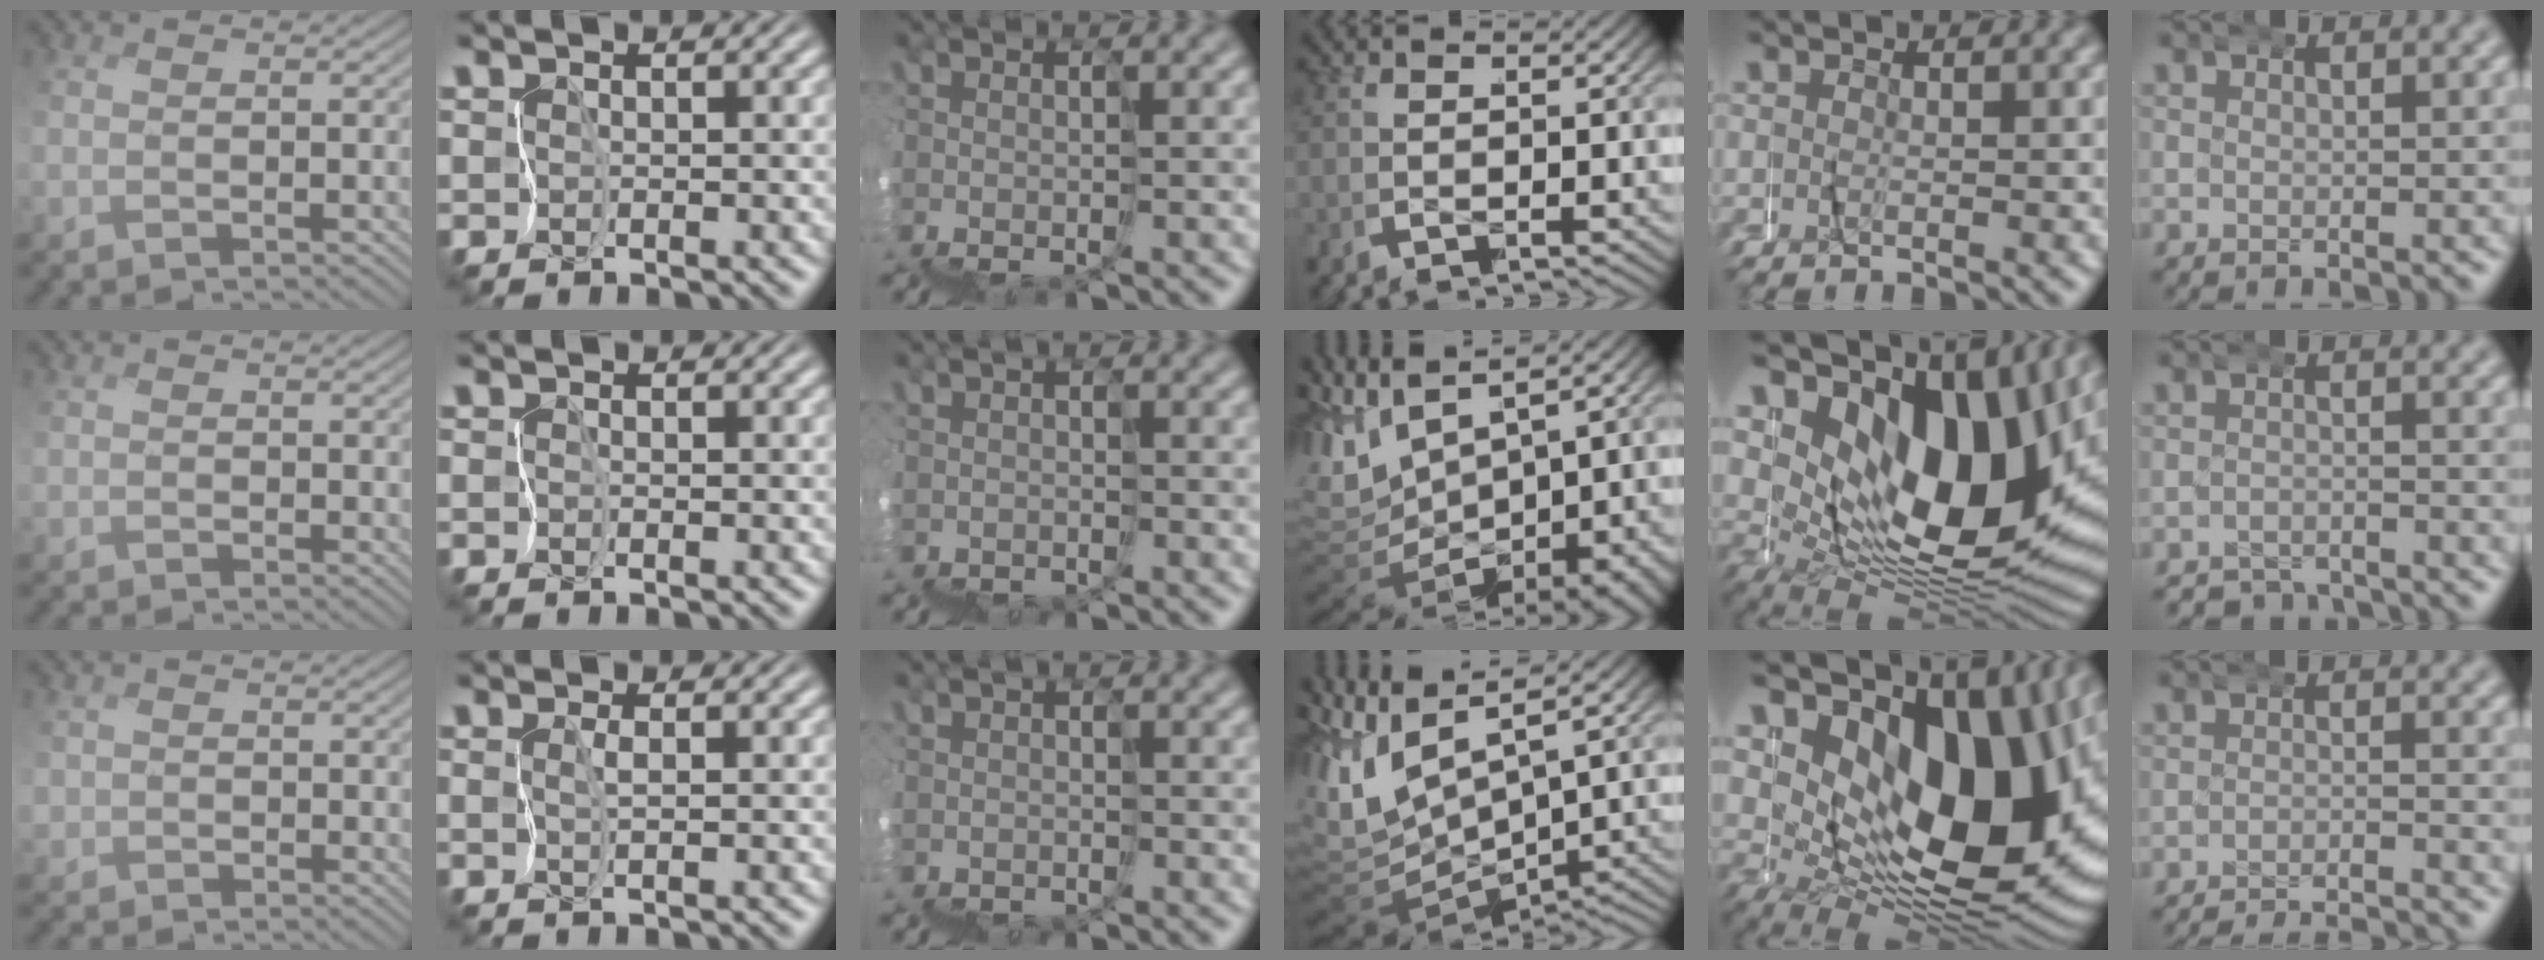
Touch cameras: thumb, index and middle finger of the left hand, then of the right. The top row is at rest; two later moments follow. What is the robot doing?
{"motion": "wrap", "object": "masking tape"}